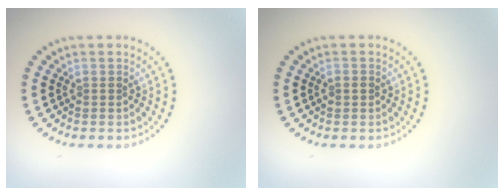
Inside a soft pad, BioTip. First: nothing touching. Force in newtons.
{"total": 1.1, "press": 1.1, "slide": 0.1}